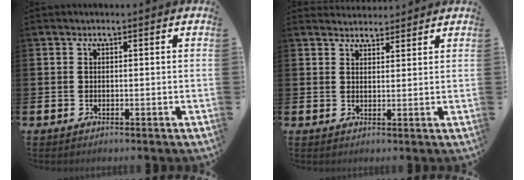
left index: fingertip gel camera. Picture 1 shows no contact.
{"total": 2.8, "force": [2.7, 0.7, -0.2], "torque": [0.005, -0.014, 0.048]}